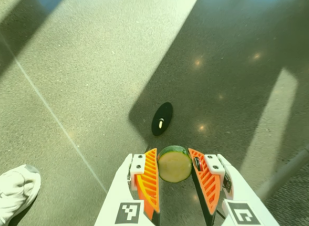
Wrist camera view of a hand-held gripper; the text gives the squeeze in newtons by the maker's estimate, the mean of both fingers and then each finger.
{"total": 8.5, "left": 8.1, "right": 8.8}